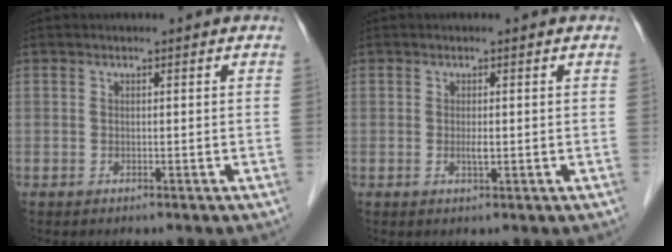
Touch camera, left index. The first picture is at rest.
{"total": 1.1, "force": [-0.2, 0.2, 1.1], "torque": [-0.019, -0.005, -0.003]}